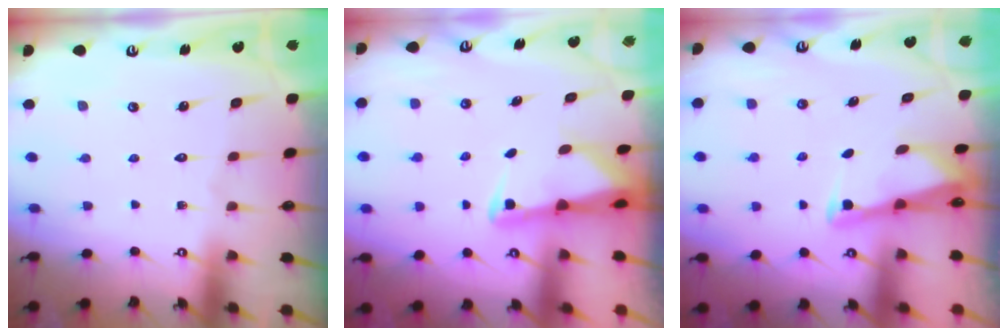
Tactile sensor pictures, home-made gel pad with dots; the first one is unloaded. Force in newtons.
{"total": 2.4, "press": 2.4, "slide": 0.5}
{"total": 2.5, "press": 2.5, "slide": 0.2}